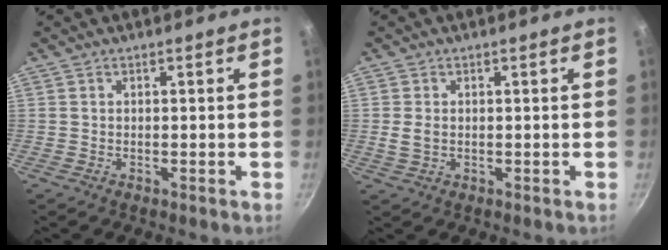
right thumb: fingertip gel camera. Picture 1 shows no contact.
{"total": 2.6, "force": [0.0, 1.9, 1.8], "torque": [-0.034, -0.004, 0.003]}